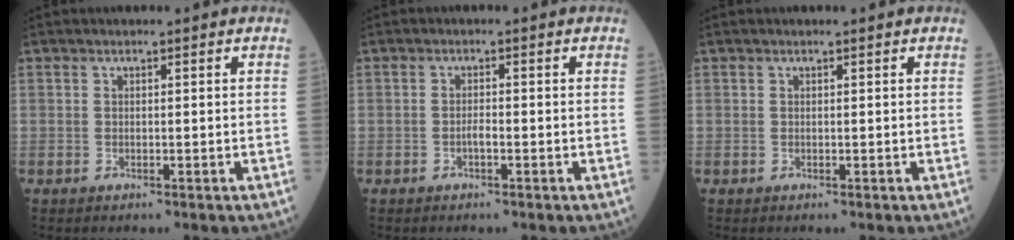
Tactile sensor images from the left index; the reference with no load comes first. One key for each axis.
{"total": 1.4, "fx": -1.0, "fy": 0.2, "fz": 1.0, "tx": -0.018, "ty": -0.003, "tz": -0.018}
{"total": 0.0}